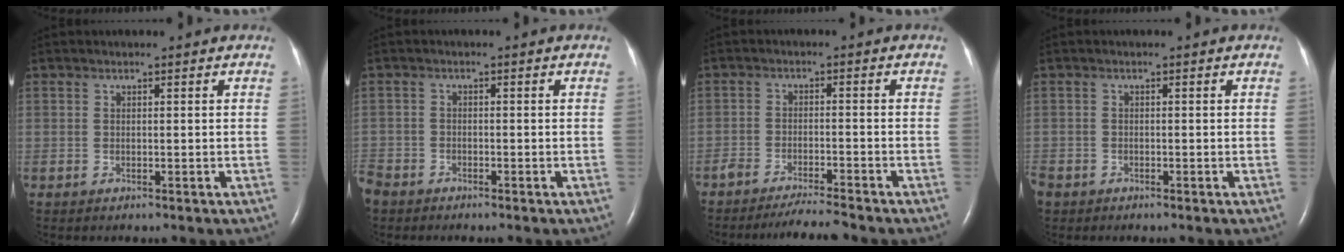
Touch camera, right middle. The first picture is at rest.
{"total": 4.4, "force": [-3.6, 2.4, 0.9], "torque": [-0.021, -0.004, -0.074]}
{"total": 5.7, "force": [-5.3, -0.1, 2.1], "torque": [-0.033, -0.016, -0.089]}
{"total": 3.0, "force": [-2.1, 1.9, 0.9], "torque": [-0.022, -0.003, -0.042]}